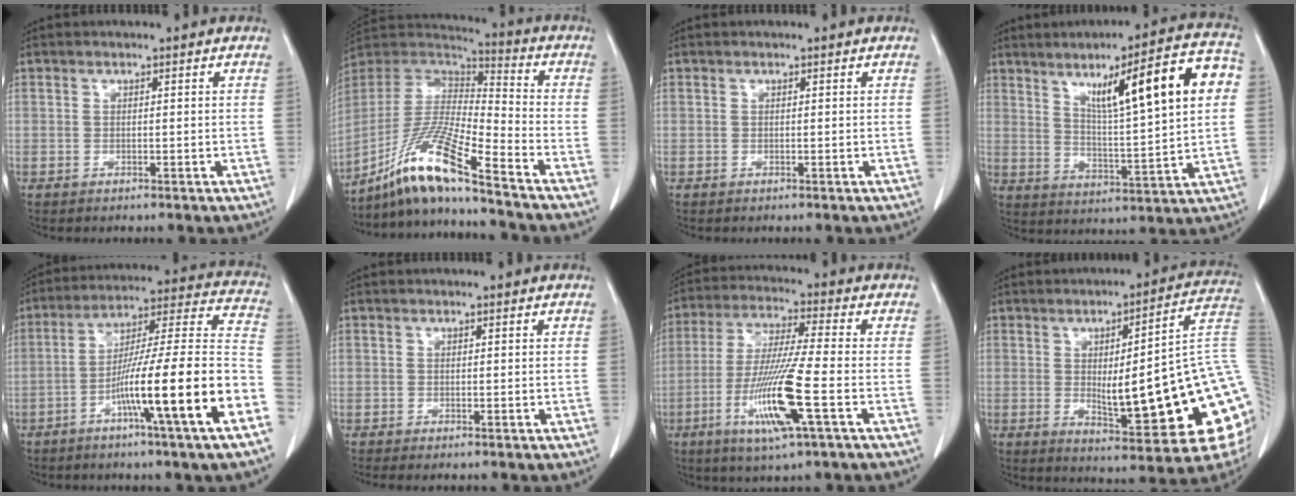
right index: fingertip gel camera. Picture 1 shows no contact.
{"total": 15.2, "force": [-11.3, -0.6, 10.1], "torque": [-0.205, -0.006, -0.212]}
{"total": 0.0}
{"total": 16.7, "force": [5.4, 1.5, 15.8], "torque": [-0.232, 0.024, 0.081]}
{"total": 20.6, "force": [-8.4, -1.0, 18.8], "torque": [-0.260, -0.001, -0.141]}
{"total": 1.1, "force": [-0.8, -0.1, 0.7], "torque": [-0.014, -0.001, -0.011]}
{"total": 13.3, "force": [-4.7, -0.2, 12.5], "torque": [-0.254, -0.022, -0.090]}
{"total": 24.0, "force": [-1.9, 3.0, 23.7], "torque": [-0.228, 0.010, -0.022]}